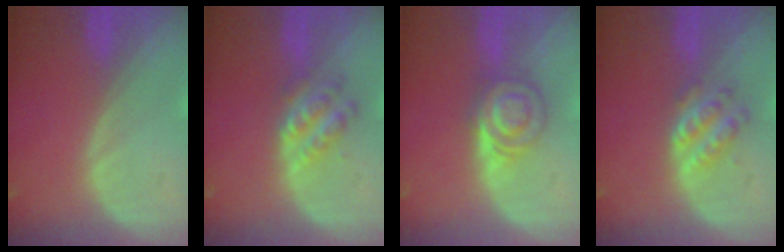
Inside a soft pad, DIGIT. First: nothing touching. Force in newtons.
{"total": 5.3, "press": 4.8, "slide": 2.1}
{"total": 6.0, "press": 5.5, "slide": 2.2}
{"total": 4.5, "press": 4.4, "slide": 0.8}